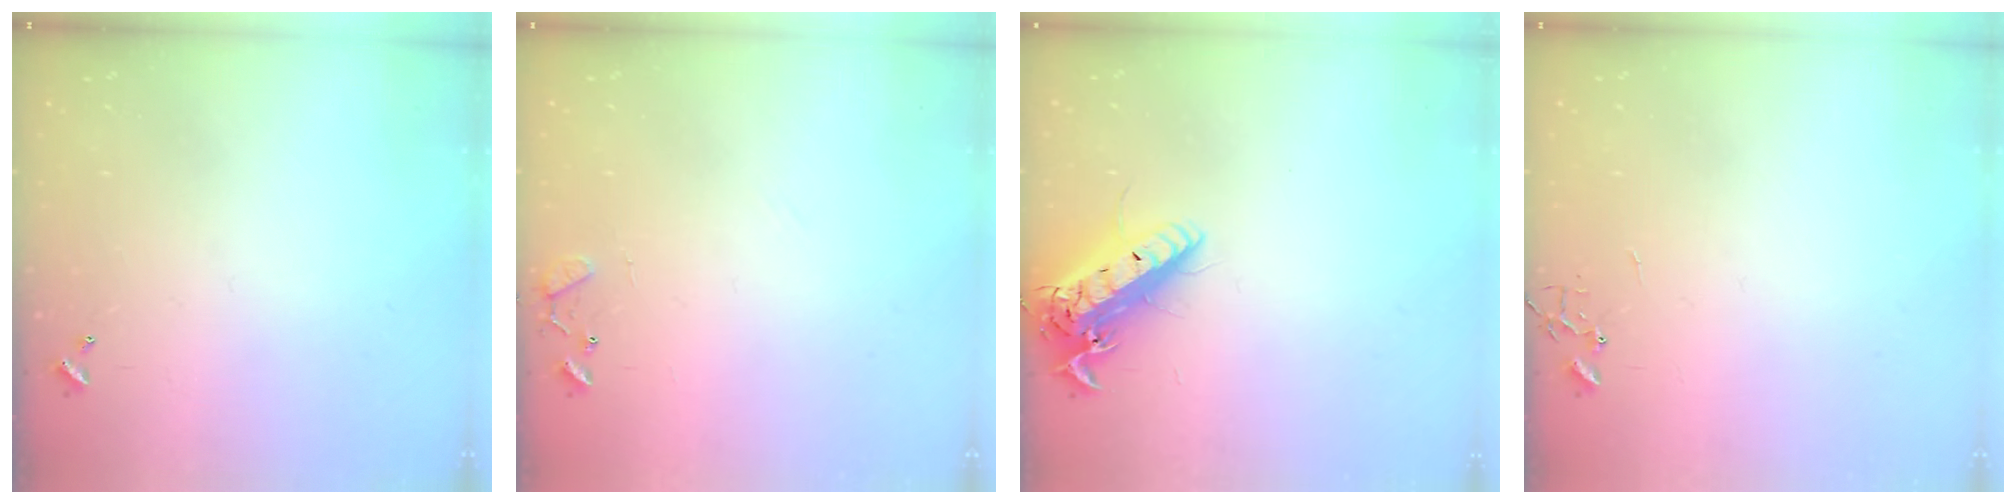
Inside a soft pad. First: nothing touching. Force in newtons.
{"total": 8.4, "press": 8.4, "slide": 0.7}
{"total": 17.4, "press": 16.9, "slide": 4.1}
{"total": 0.0}